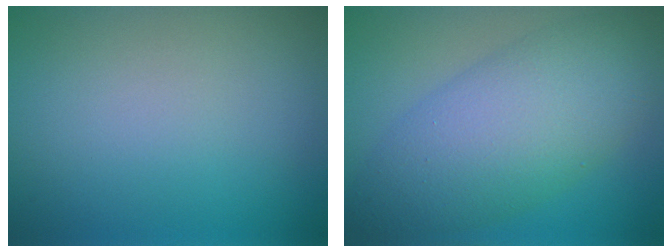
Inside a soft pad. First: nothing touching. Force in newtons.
{"total": 8.5, "press": 8.5, "slide": 0.2}